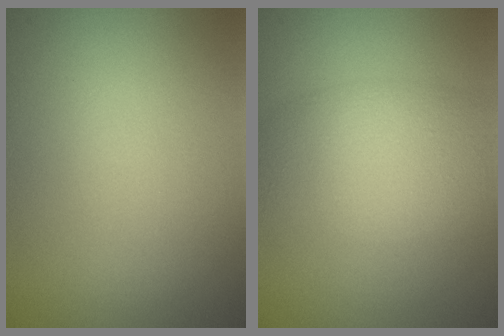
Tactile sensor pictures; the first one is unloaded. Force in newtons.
{"total": 5.8, "press": 5.8, "slide": 0.1}